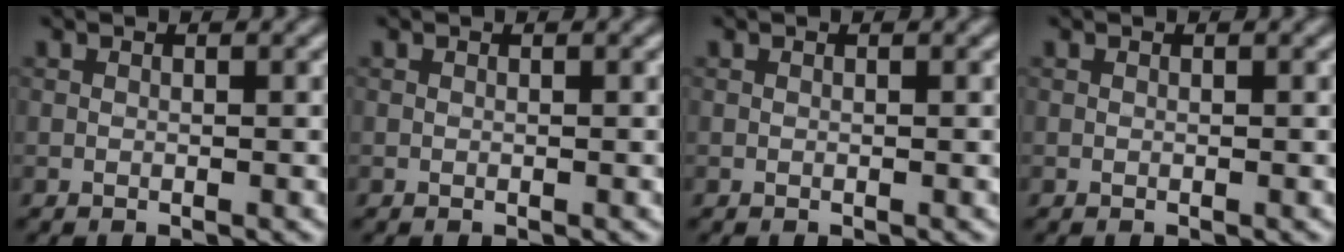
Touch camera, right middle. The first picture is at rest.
{"total": 0.0}
{"total": 0.0}
{"total": 0.0}